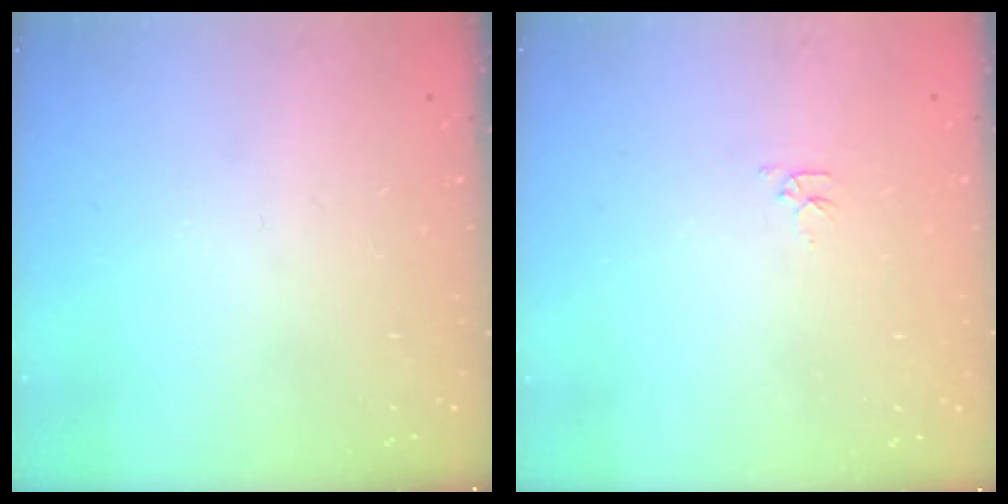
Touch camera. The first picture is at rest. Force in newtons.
{"total": 2.8, "press": 2.7, "slide": 0.4}